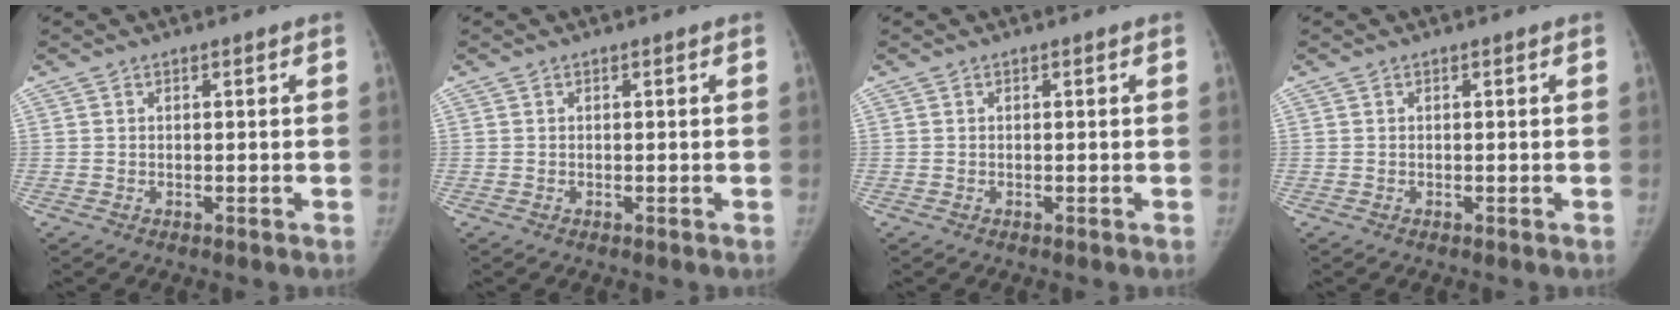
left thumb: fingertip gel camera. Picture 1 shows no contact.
{"total": 0.0}
{"total": 0.0}
{"total": 0.0}